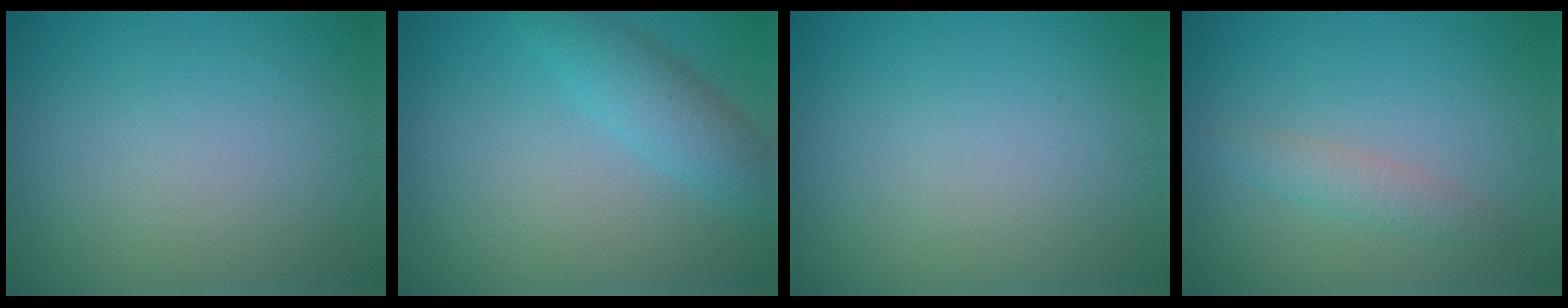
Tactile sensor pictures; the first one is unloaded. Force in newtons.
{"total": 3.6, "press": 3.6, "slide": 0.0}
{"total": 0.0}
{"total": 1.8, "press": 1.8, "slide": 0.0}